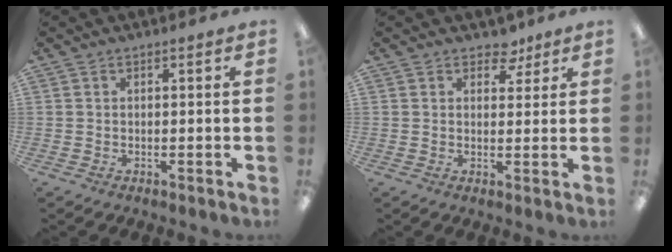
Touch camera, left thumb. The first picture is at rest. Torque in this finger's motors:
{"motor_torque": [0.17, 0.08, 0.00, -0.24, 0.00]}